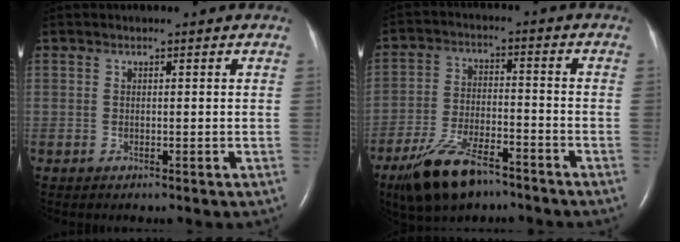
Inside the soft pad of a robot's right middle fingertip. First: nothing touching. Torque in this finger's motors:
{"motor_torque": [1.04, -1.04, 0.20, 0.13]}